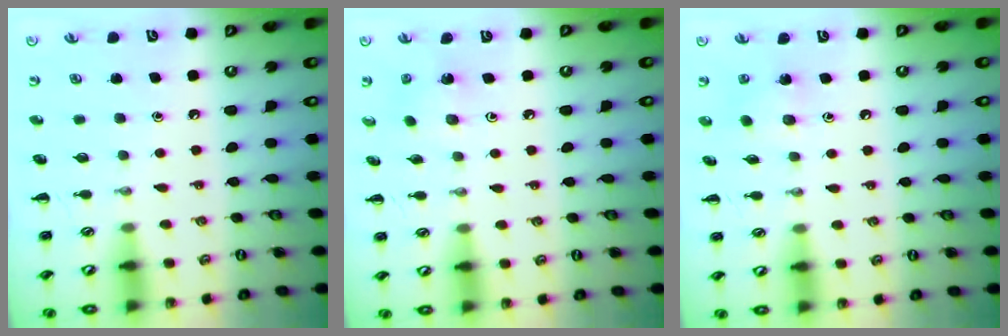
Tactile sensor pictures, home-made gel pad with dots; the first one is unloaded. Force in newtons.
{"total": 1.6, "press": 1.4, "slide": 0.6}
{"total": 4.5, "press": 4.5, "slide": 0.5}